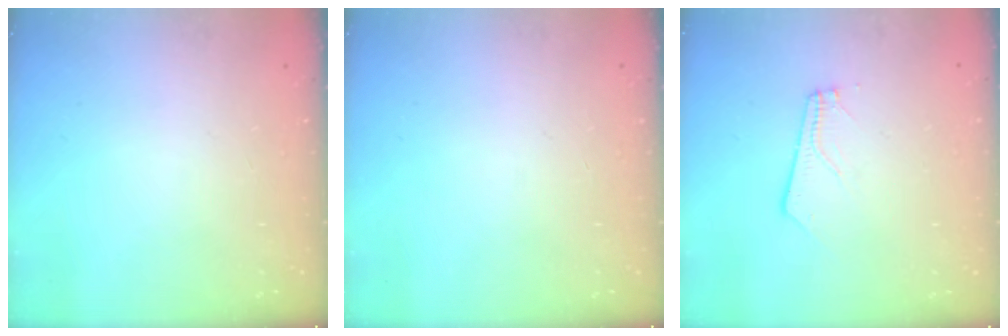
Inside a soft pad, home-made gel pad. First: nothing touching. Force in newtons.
{"total": 0.0}
{"total": 3.4, "press": 3.3, "slide": 0.4}